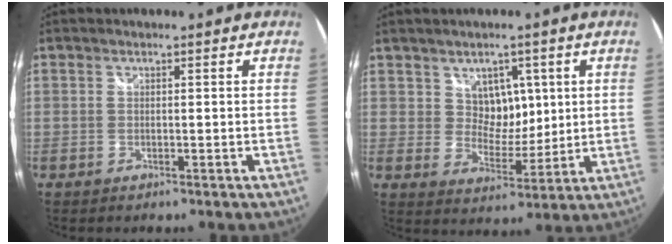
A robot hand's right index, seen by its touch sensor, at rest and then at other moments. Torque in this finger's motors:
{"motor_torque": [0.14, 0.17, 0.07, 0.00]}